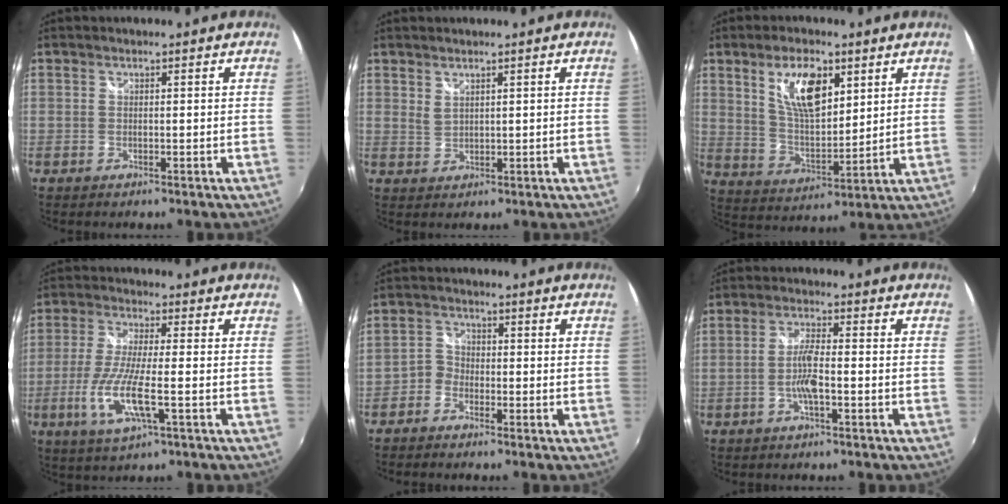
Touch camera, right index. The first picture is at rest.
{"total": 1.6, "force": [1.4, 0.4, 0.5], "torque": [-0.007, 0.000, 0.027]}
{"total": 11.5, "force": [5.5, 5.0, 8.8], "torque": [-0.155, 0.006, 0.109]}
{"total": 10.7, "force": [-3.4, 2.1, 9.9], "torque": [-0.207, -0.016, -0.066]}
{"total": 2.8, "force": [-2.0, 2.0, 0.5], "torque": [-0.010, 0.009, -0.046]}
{"total": 4.8, "force": [-1.7, 0.5, 4.4], "torque": [-0.089, 0.002, -0.032]}